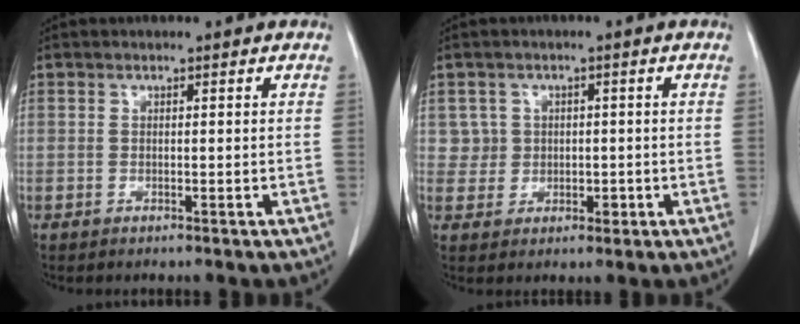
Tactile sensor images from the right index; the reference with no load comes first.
{"total": 3.6, "force": [0.5, 3.5, 0.2], "torque": [0.007, 0.007, 0.014]}